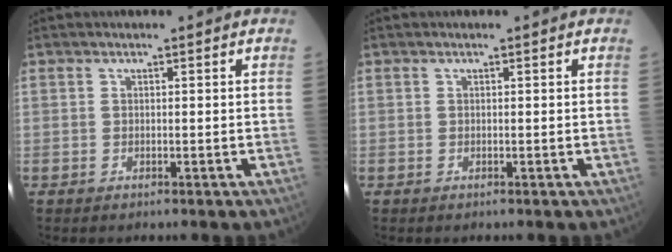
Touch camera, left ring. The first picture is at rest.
{"total": 0.0}